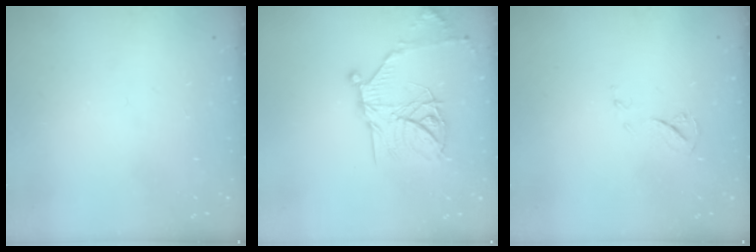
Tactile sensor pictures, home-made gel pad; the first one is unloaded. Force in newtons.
{"total": 19.9, "press": 19.8, "slide": 1.5}
{"total": 5.7, "press": 5.6, "slide": 0.5}